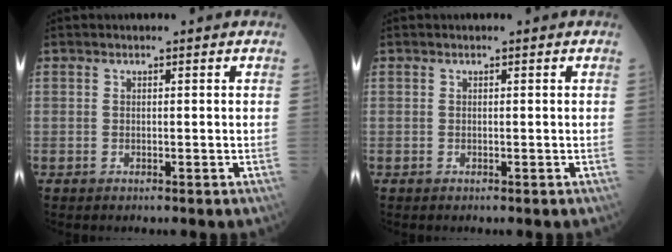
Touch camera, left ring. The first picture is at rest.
{"total": 0.0}